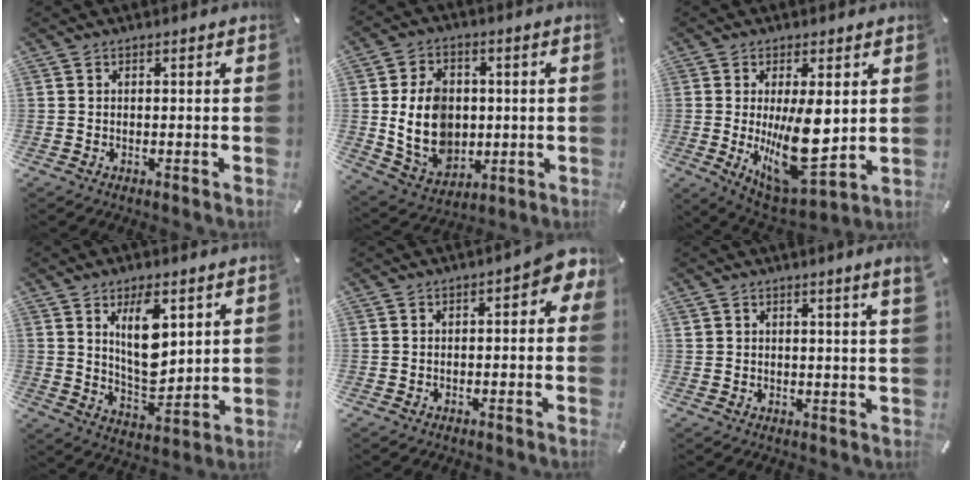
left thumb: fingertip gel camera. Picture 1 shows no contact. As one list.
[{"total": 13.3, "force": [0.3, 10.7, 8.0], "torque": [-0.171, 0.009, 0.010]}, {"total": 17.4, "force": [0.7, 7.7, 15.5], "torque": [-0.258, -0.039, 0.019]}, {"total": 12.0, "force": [5.2, 6.0, 8.9], "torque": [-0.162, -0.027, 0.086]}, {"total": 4.6, "force": [0.2, 2.0, 4.1], "torque": [-0.051, 0.000, -0.001]}, {"total": 2.9, "force": [2.1, -0.3, 2.0], "torque": [-0.034, -0.009, 0.035]}]